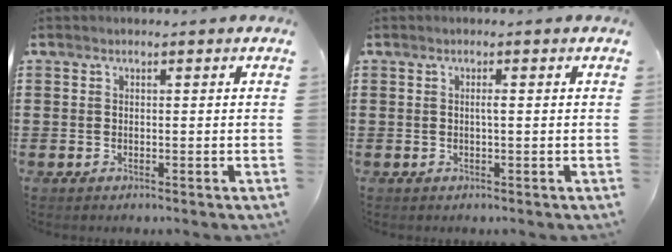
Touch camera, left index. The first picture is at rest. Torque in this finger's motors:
{"motor_torque": [0.09, 0.04, 0.00, 0.03]}